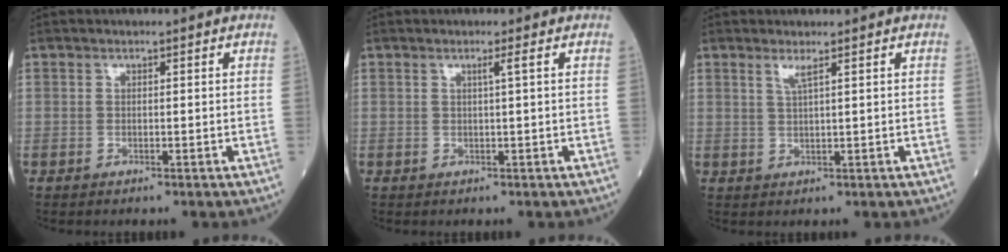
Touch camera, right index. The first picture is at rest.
{"total": 0.9, "force": [0.3, -0.4, 0.8], "torque": [-0.018, -0.003, 0.008]}
{"total": 1.8, "force": [1.1, -0.2, 1.4], "torque": [-0.032, -0.004, 0.023]}